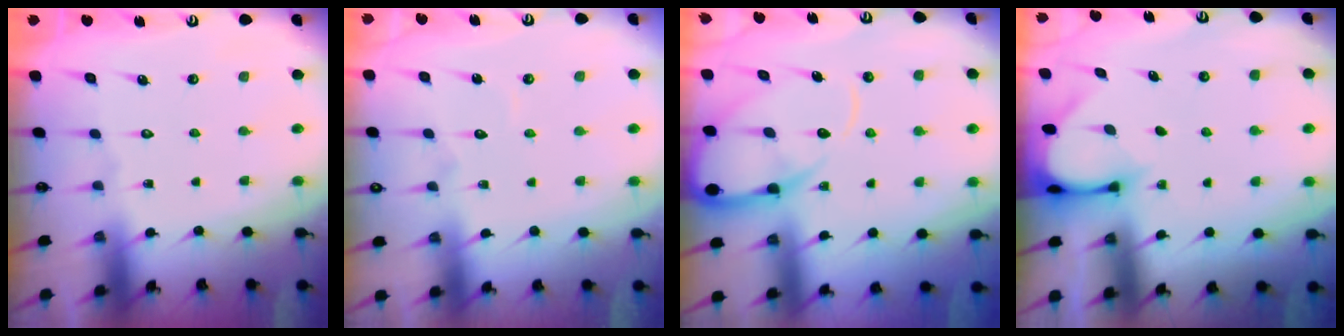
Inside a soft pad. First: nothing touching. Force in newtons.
{"total": 3.2, "press": 3.2, "slide": 0.2}
{"total": 11.0, "press": 10.9, "slide": 1.3}
{"total": 2.9, "press": 2.9, "slide": 0.3}